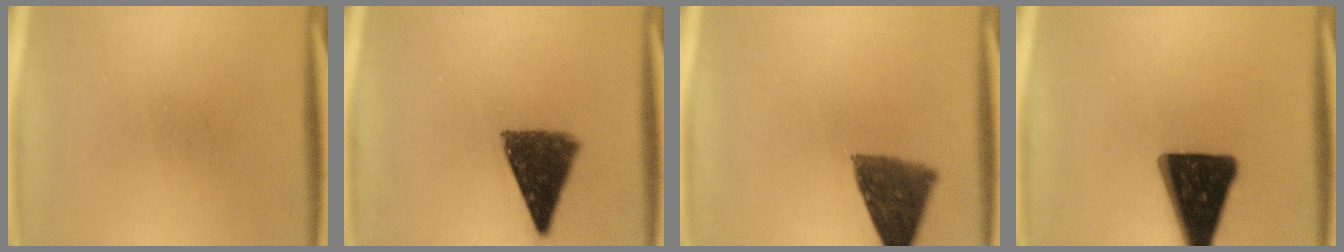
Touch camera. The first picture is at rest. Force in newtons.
{"total": 10.8}
{"total": 9.8}
{"total": 17.6}